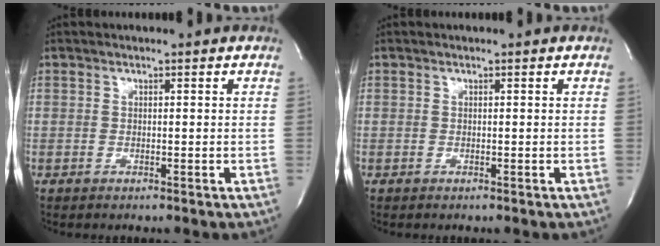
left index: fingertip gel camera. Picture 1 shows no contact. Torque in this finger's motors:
{"motor_torque": [-0.05, 0.05, 0.00, -0.01]}